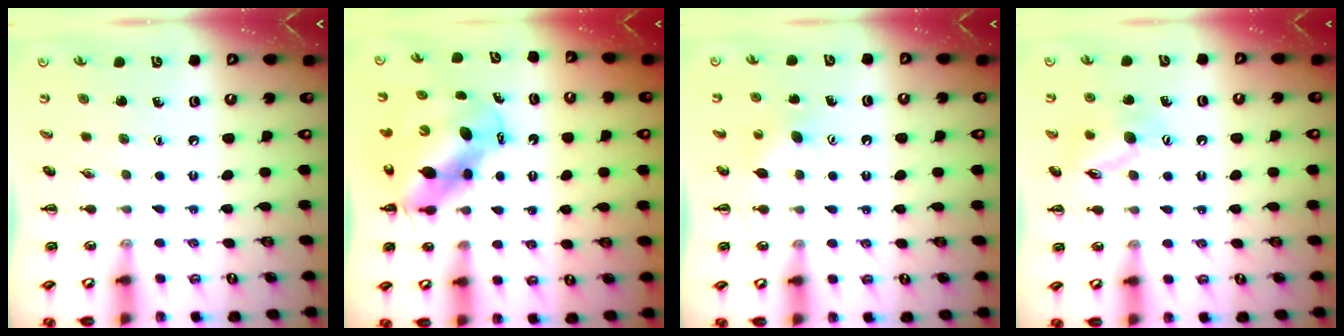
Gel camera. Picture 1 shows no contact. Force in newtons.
{"total": 10.2, "press": 9.9, "slide": 2.4}
{"total": 3.7, "press": 3.6, "slide": 1.0}
{"total": 11.2, "press": 11.1, "slide": 1.7}